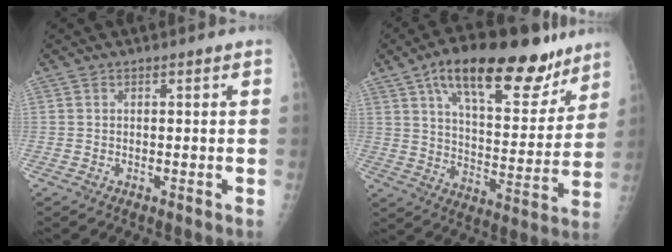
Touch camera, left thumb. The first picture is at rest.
{"total": 23.8, "force": [15.0, 9.8, 15.7], "torque": [-0.199, -0.039, 0.236]}